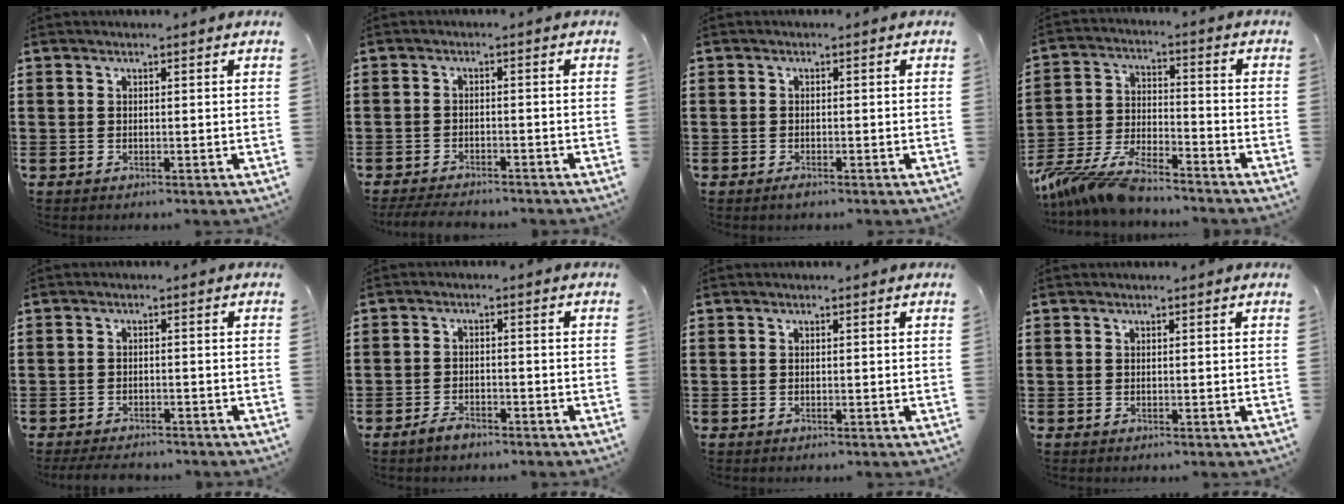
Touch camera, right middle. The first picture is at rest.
{"total": 3.1, "force": [-3.0, 0.5, 0.5], "torque": [-0.017, -0.002, -0.064]}
{"total": 0.7, "force": [-0.5, 0.3, 0.4], "torque": [-0.008, -0.005, -0.010]}
{"total": 8.7, "force": [-7.9, 1.5, 3.4], "torque": [-0.091, 0.000, -0.160]}
{"total": 2.6, "force": [-2.6, 0.4, 0.3], "torque": [-0.007, -0.002, -0.054]}
{"total": 2.5, "force": [-2.3, 1.0, 0.5], "torque": [-0.011, 0.004, -0.046]}
{"total": 0.0}
{"total": 0.0}